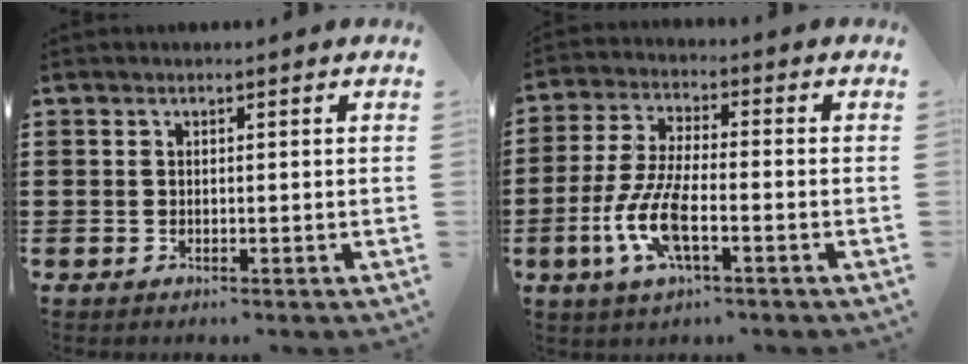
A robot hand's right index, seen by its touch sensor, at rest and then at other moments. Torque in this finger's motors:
{"motor_torque": [2.14, 0.00, 0.89, 0.21]}